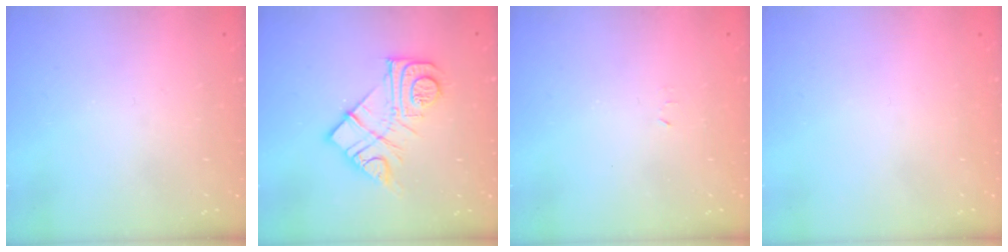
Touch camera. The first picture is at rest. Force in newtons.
{"total": 13.9, "press": 13.8, "slide": 0.9}
{"total": 2.4, "press": 2.4, "slide": 0.4}
{"total": 1.5, "press": 1.5, "slide": 0.1}